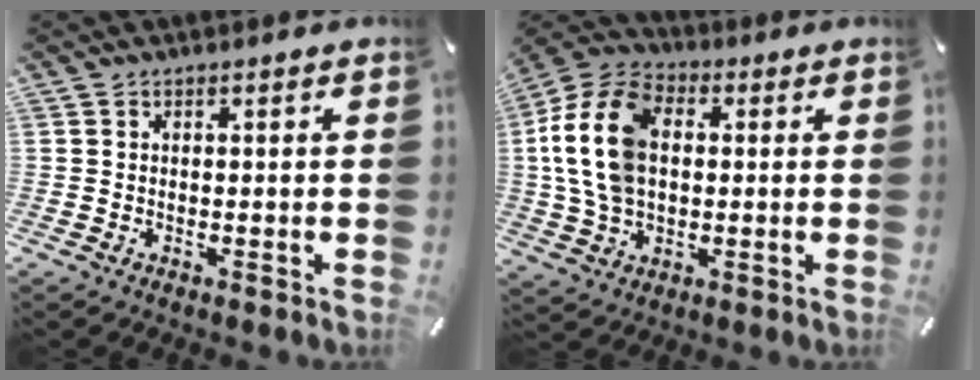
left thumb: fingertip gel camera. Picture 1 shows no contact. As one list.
[{"total": 15.4, "force": [1.2, 11.1, 10.5], "torque": [-0.247, 0.016, 0.022]}]